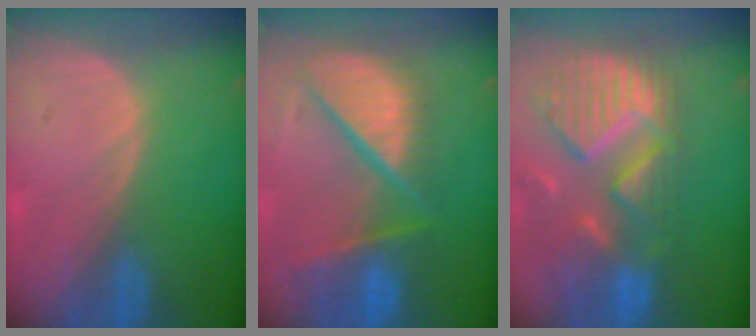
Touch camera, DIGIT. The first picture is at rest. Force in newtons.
{"total": 12.0, "press": 10.0, "slide": 6.6}
{"total": 13.2, "press": 11.2, "slide": 7.0}